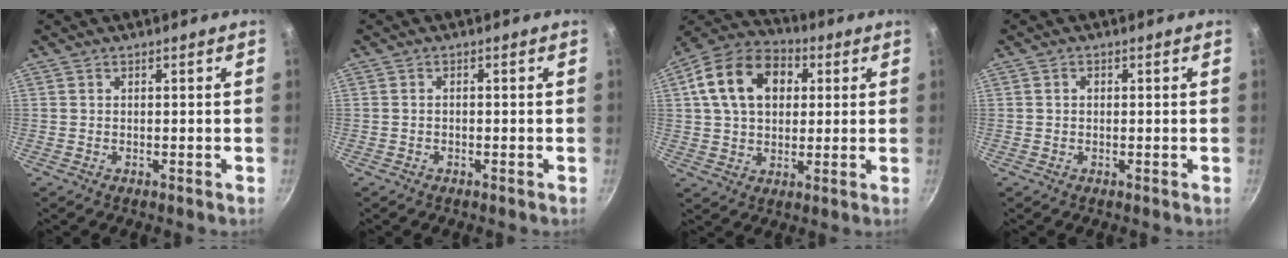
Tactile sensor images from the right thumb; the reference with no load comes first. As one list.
[{"total": 0.7, "force": [-0.4, 0.4, 0.4], "torque": [-0.010, 0.006, -0.007]}, {"total": 16.5, "force": [4.3, 11.7, 10.8], "torque": [-0.168, 0.020, 0.058]}, {"total": 1.0, "force": [0.2, 0.8, 0.6], "torque": [-0.009, 0.006, 0.002]}]